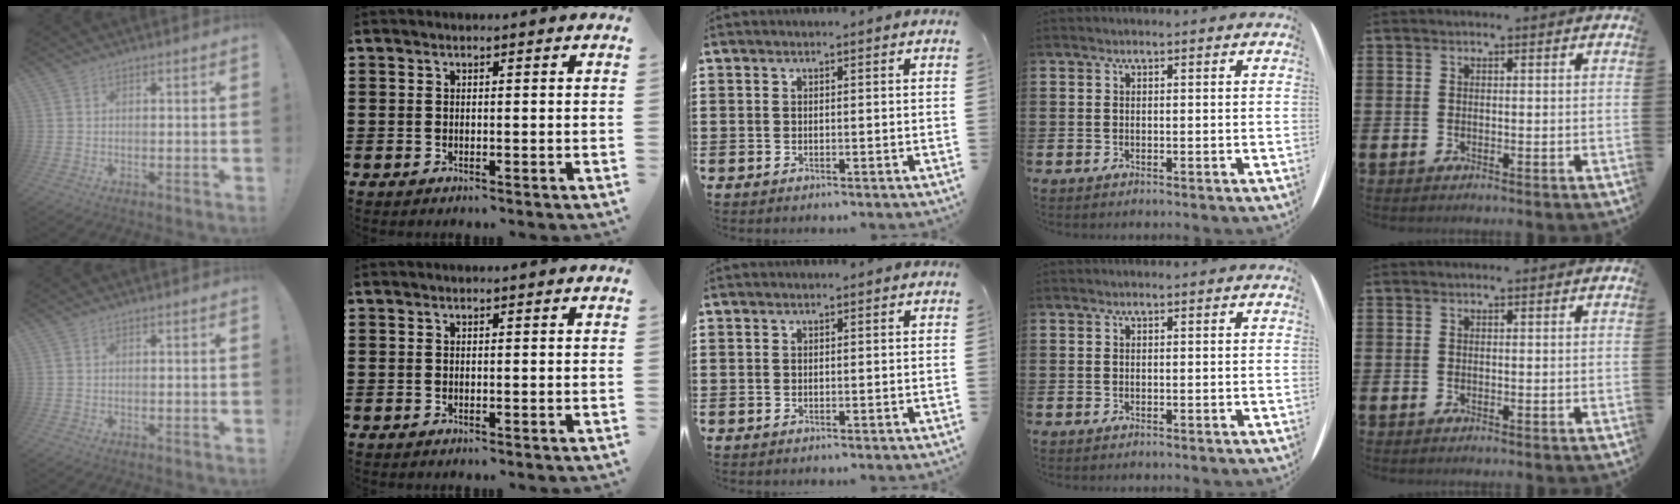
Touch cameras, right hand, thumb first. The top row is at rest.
{}